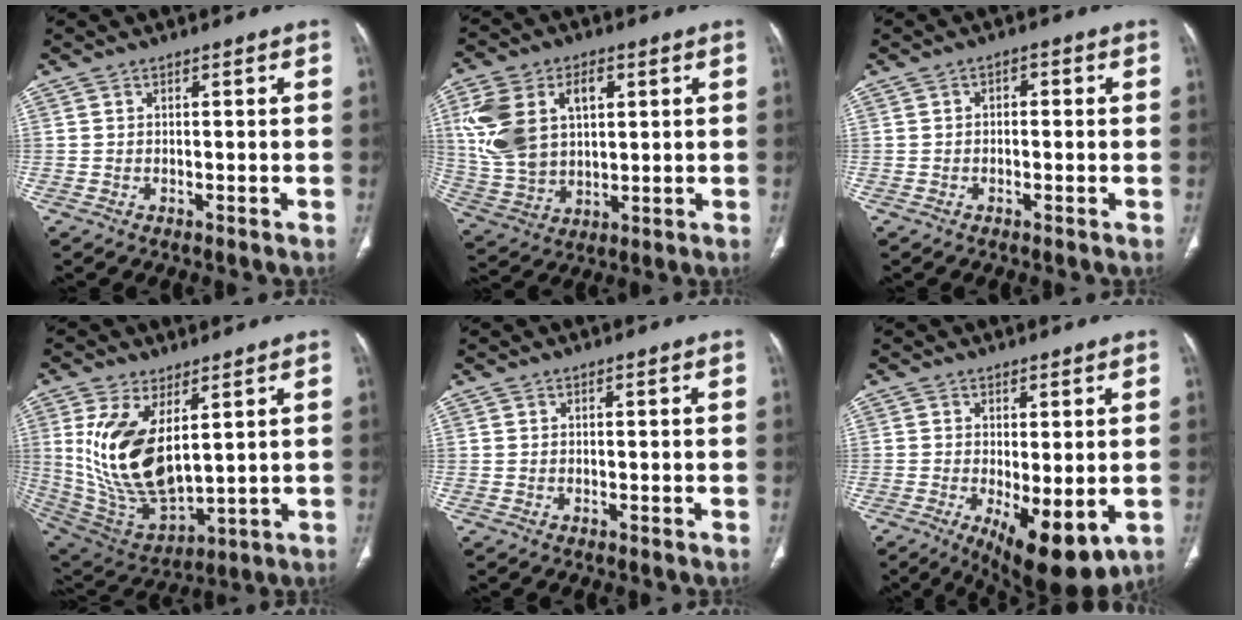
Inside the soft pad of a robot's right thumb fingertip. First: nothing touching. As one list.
[{"total": 16.4, "force": [4.5, 10.8, 11.5], "torque": [-0.217, 0.004, 0.095]}, {"total": 1.6, "force": [0.0, 1.1, 1.2], "torque": [-0.010, 0.008, -0.007]}, {"total": 17.2, "force": [4.7, 8.4, 14.2], "torque": [-0.269, -0.026, 0.118]}, {"total": 0.0}, {"total": 11.2, "force": [-3.0, 4.4, 9.8], "torque": [-0.141, -0.022, -0.028]}]